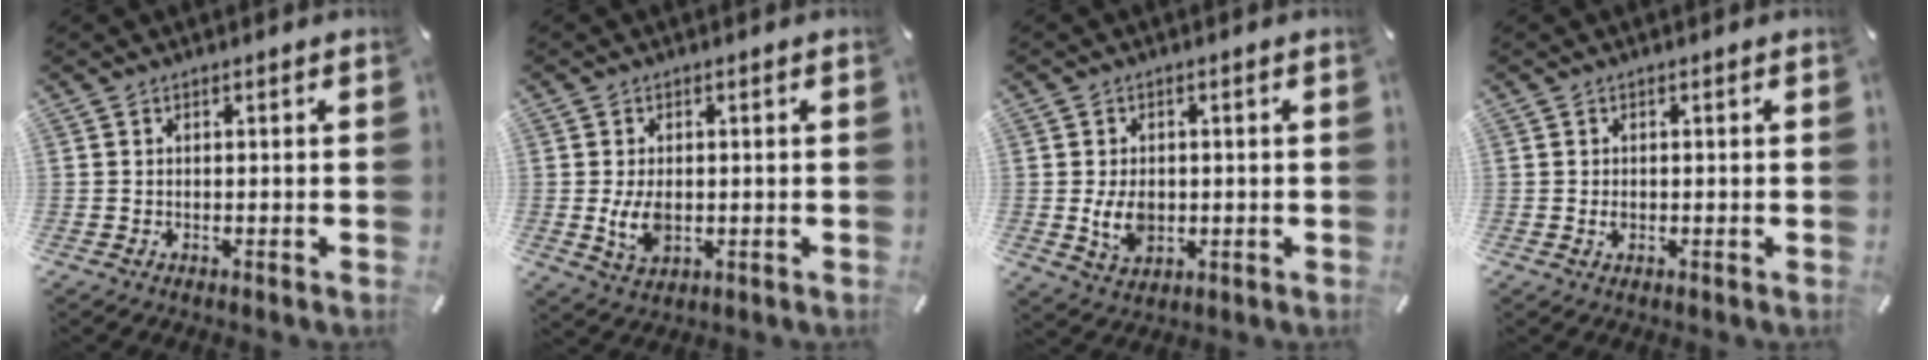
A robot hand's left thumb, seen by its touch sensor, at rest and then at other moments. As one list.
[{"total": 5.7, "force": [-0.3, 3.7, 4.3], "torque": [-0.097, -0.006, -0.010]}, {"total": 6.4, "force": [-0.5, 4.7, 4.4], "torque": [-0.097, -0.005, -0.010]}, {"total": 1.2, "force": [-0.1, 0.7, 0.9], "torque": [-0.018, 0.002, -0.003]}]